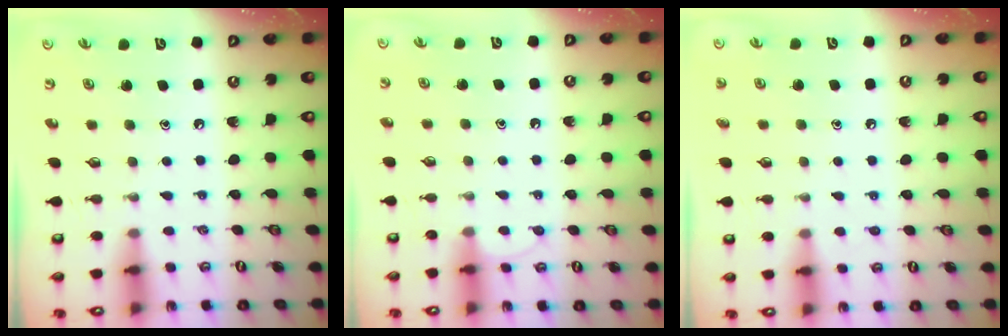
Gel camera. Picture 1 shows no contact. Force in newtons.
{"total": 4.8, "press": 4.8, "slide": 0.5}
{"total": 3.8, "press": 3.8, "slide": 0.4}